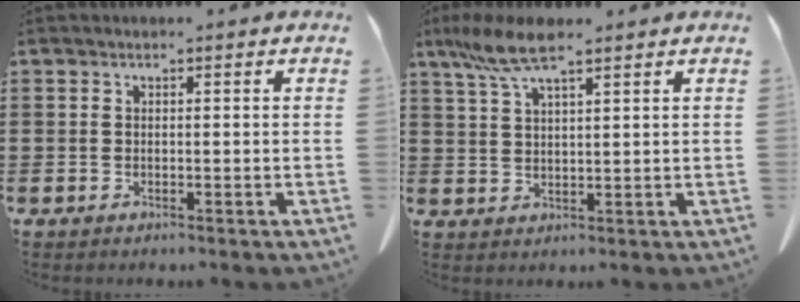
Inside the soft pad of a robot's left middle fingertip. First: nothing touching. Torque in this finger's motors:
{"motor_torque": [0.92, -0.15, 0.27, 0.09]}